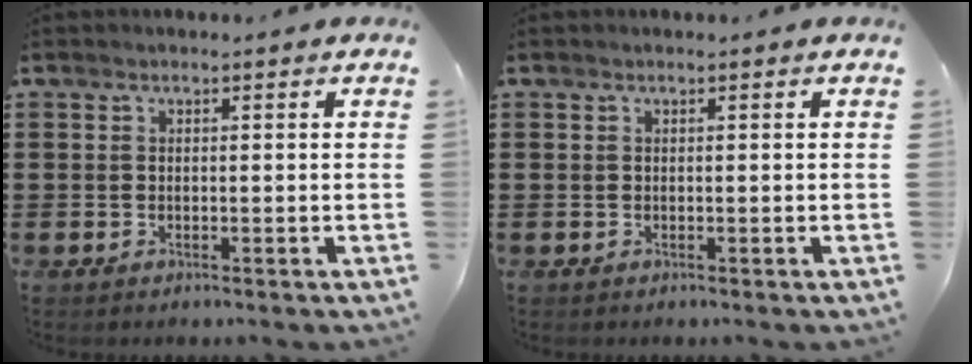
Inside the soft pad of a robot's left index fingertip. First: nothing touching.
{"total": 0.0}